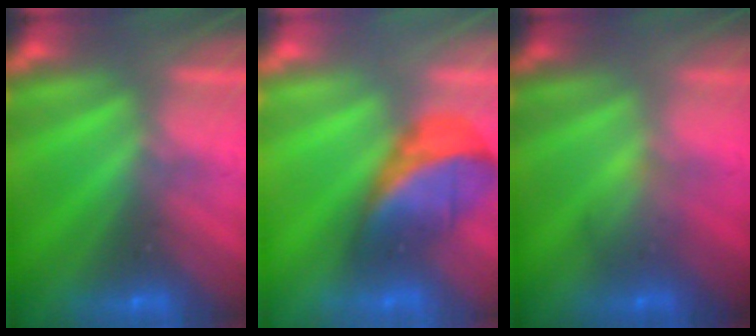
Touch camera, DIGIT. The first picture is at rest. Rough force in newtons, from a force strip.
{"total": 2.9}
{"total": 1.8}